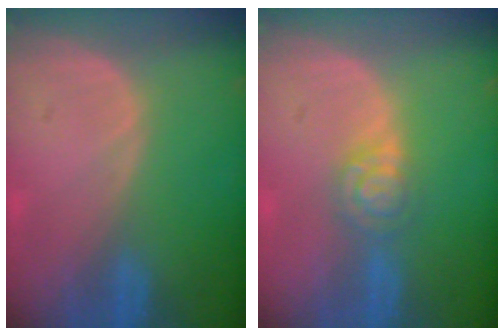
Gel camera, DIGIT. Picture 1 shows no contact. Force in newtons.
{"total": 4.7, "press": 4.0, "slide": 2.5}